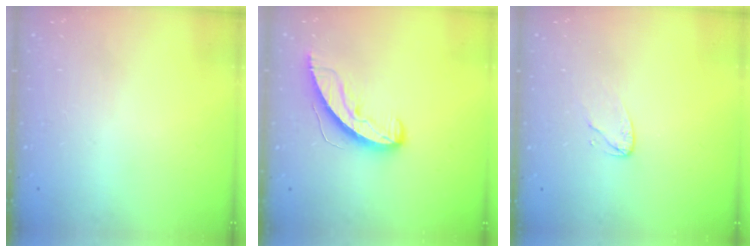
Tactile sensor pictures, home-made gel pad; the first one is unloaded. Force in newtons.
{"total": 8.9, "press": 8.8, "slide": 0.9}
{"total": 3.9, "press": 3.9, "slide": 0.3}